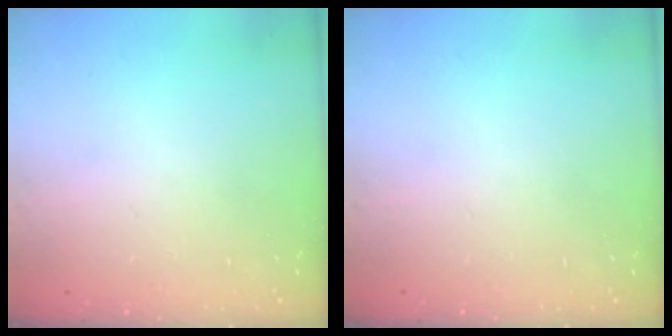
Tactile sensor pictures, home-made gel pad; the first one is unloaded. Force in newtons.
{"total": 0.0}